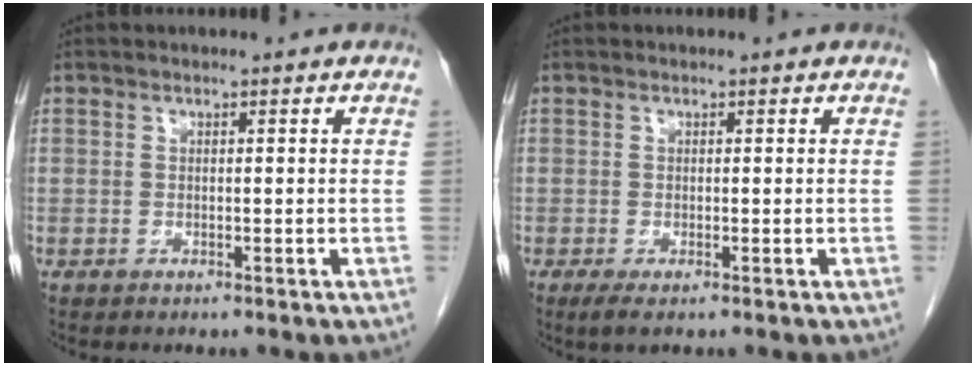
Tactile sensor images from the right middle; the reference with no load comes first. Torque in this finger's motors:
{"motor_torque": [0.81, -0.33, -0.06, 0.01]}